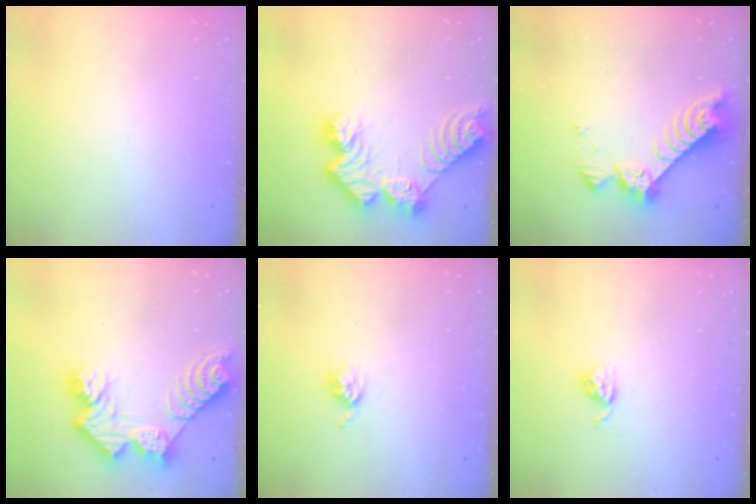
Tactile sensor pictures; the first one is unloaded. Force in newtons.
{"total": 12.9, "press": 12.8, "slide": 1.1}
{"total": 8.5, "press": 8.5, "slide": 0.9}
{"total": 16.2, "press": 16.1, "slide": 1.3}
{"total": 3.5, "press": 3.5, "slide": 0.4}
{"total": 4.0, "press": 3.9, "slide": 0.4}